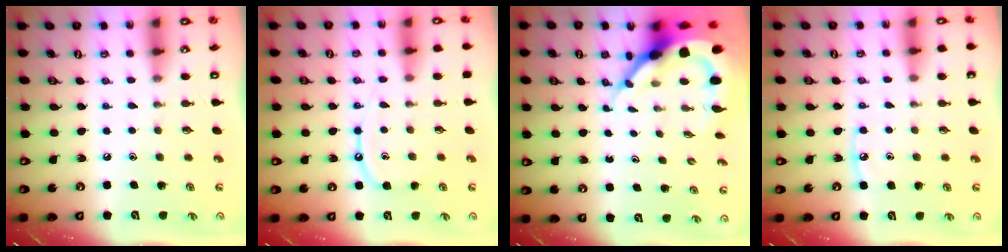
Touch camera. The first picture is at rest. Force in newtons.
{"total": 8.9, "press": 8.9, "slide": 0.6}
{"total": 9.0, "press": 9.0, "slide": 1.2}
{"total": 4.2, "press": 4.1, "slide": 0.5}